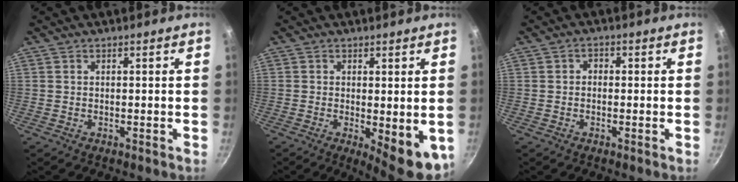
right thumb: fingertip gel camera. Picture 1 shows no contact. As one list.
[{"total": 8.3, "force": [-1.2, 3.0, 7.6], "torque": [-0.086, -0.008, -0.007]}, {"total": 1.5, "force": [-0.3, 1.3, 0.8], "torque": [-0.013, 0.006, -0.007]}]